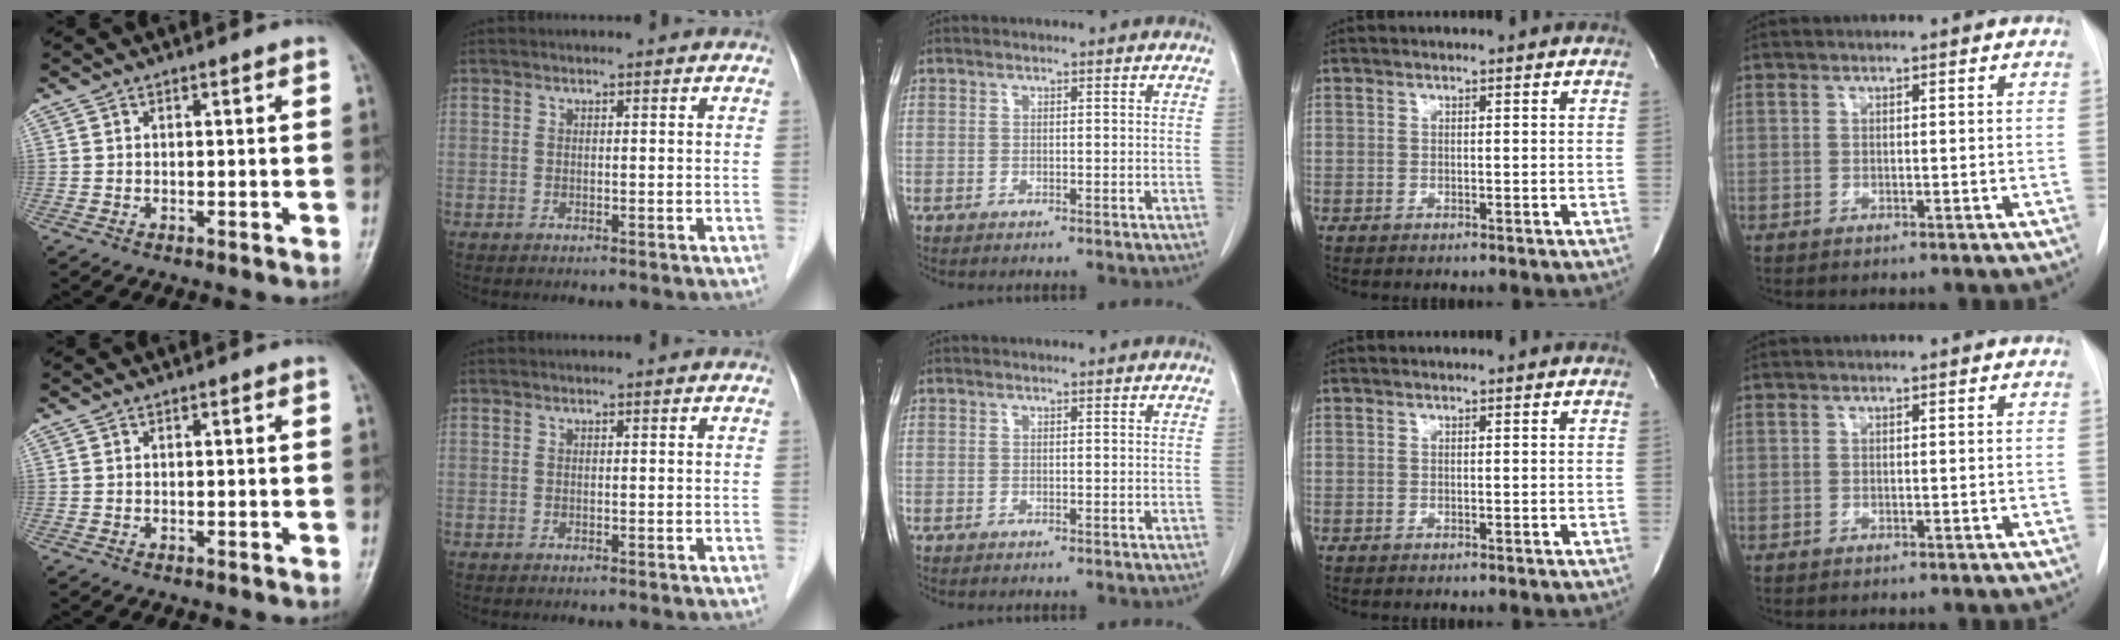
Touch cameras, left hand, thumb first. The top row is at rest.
{}